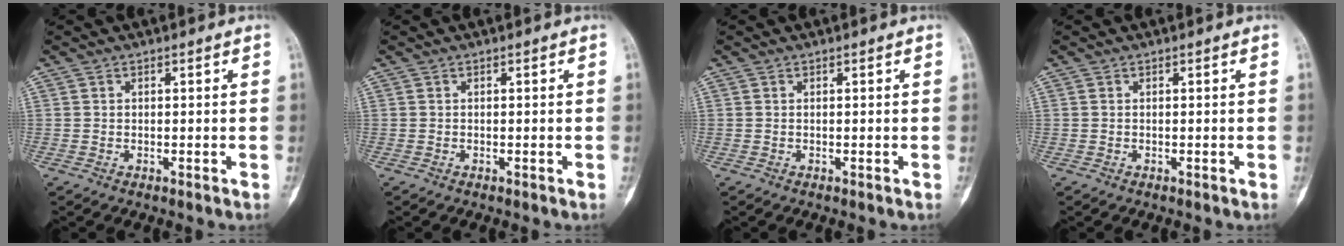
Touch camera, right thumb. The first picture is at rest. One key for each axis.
{"total": 0.0}
{"total": 0.0}
{"total": 0.0}